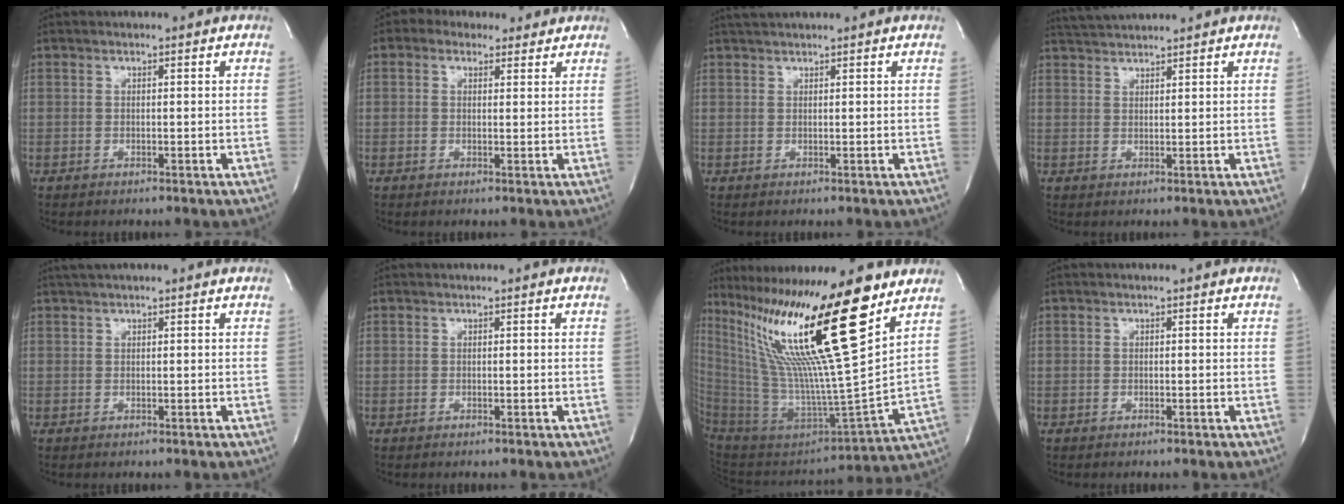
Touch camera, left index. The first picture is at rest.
{"total": 5.4, "force": [3.9, 3.4, 1.6], "torque": [-0.028, 0.027, 0.060]}
{"total": 2.6, "force": [2.5, 0.0, 0.9], "torque": [-0.015, 0.021, 0.045]}
{"total": 4.8, "force": [4.7, -0.3, 1.0], "torque": [-0.026, 0.025, 0.085]}
{"total": 2.9, "force": [2.5, 0.1, 1.5], "torque": [-0.024, 0.026, 0.042]}
{"total": 0.0}
{"total": 29.1, "force": [18.1, 0.3, 22.7], "torque": [-0.437, -0.012, 0.325]}
{"total": 0.0}